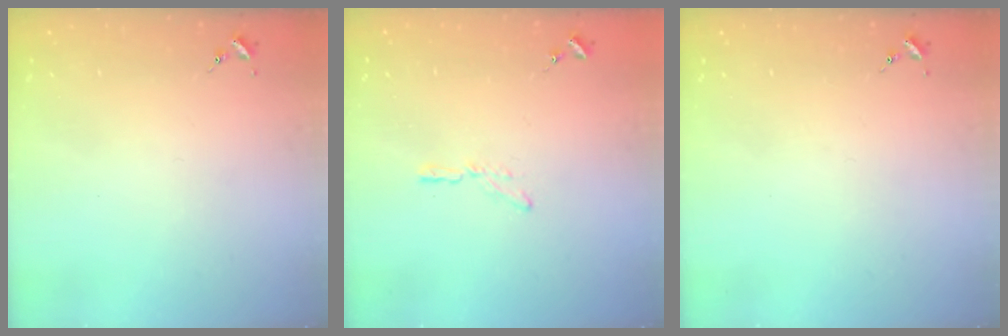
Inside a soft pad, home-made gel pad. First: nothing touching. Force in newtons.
{"total": 3.1, "press": 3.1, "slide": 0.3}
{"total": 0.0}